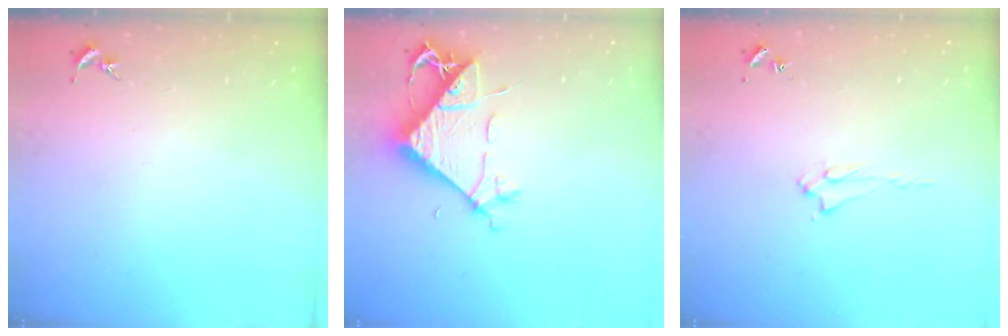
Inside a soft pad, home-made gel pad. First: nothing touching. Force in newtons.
{"total": 7.2, "press": 7.1, "slide": 1.2}
{"total": 1.9, "press": 1.8, "slide": 0.4}